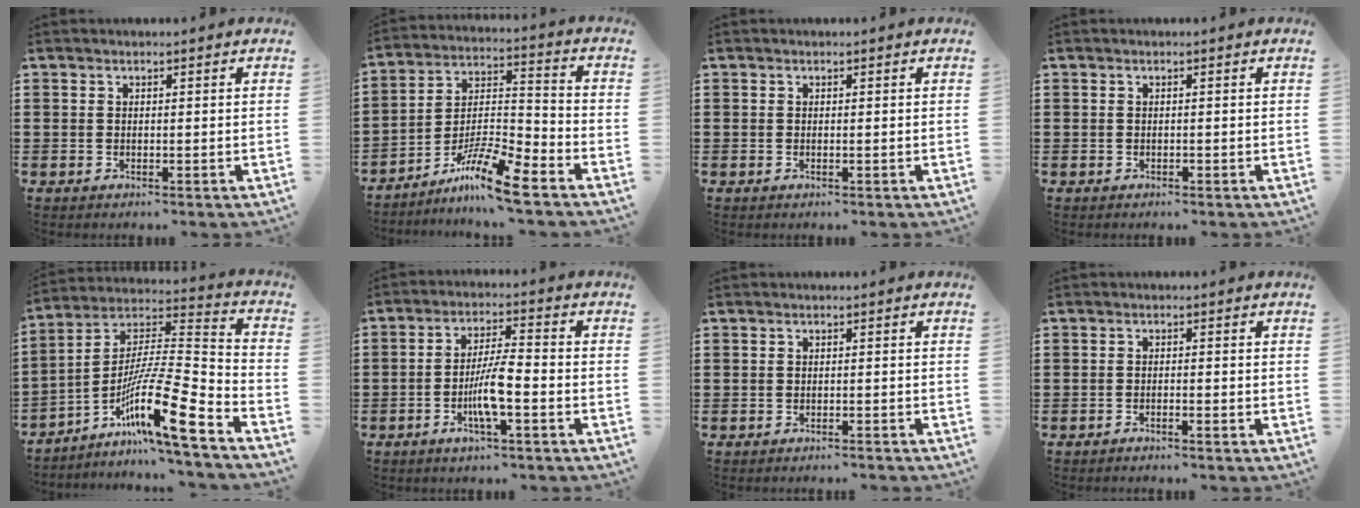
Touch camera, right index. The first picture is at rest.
{"total": 10.6, "force": [-8.2, 1.1, 6.6], "torque": [-0.127, 0.012, -0.159]}
{"total": 0.0}
{"total": 0.0}
{"total": 15.0, "force": [-8.5, 2.2, 12.1], "torque": [-0.221, -0.007, -0.161]}
{"total": 6.5, "force": [-2.3, 0.9, 6.0], "torque": [-0.121, -0.009, -0.048]}
{"total": 0.7, "force": [-0.7, -0.1, 0.1], "torque": [-0.004, -0.002, -0.014]}
{"total": 1.0, "force": [-0.9, -0.1, 0.3], "torque": [-0.006, -0.001, -0.018]}